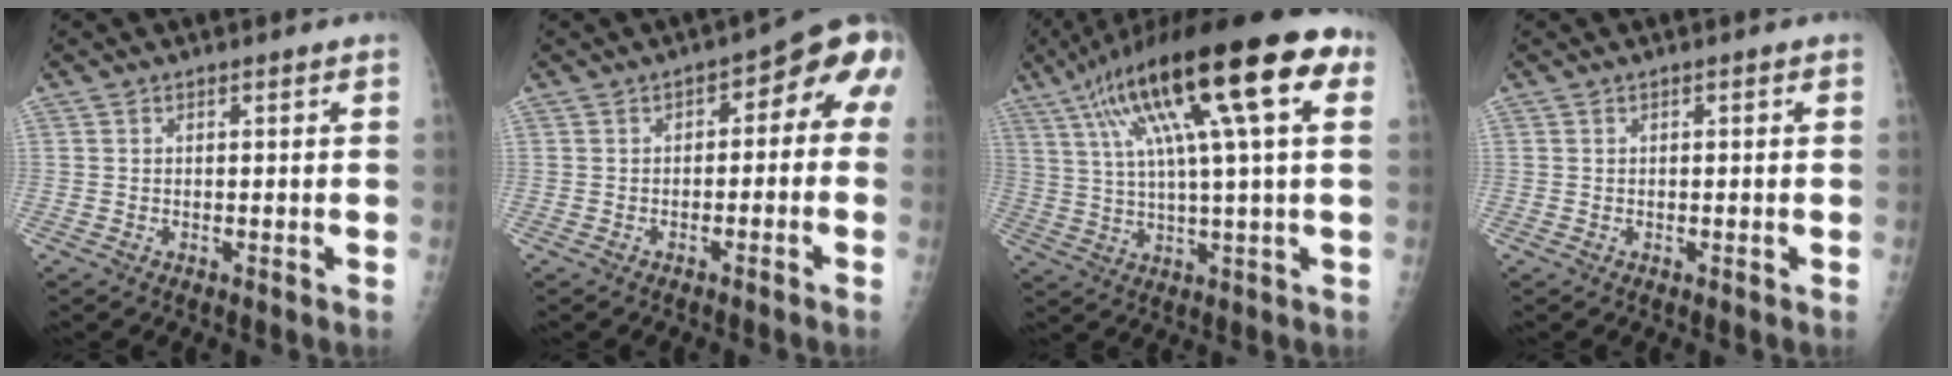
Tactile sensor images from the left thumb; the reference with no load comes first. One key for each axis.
{"total": 7.8, "fx": -1.0, "fy": 4.5, "fz": 6.3, "tx": -0.044, "ty": 0.046, "tz": -0.025}
{"total": 24.6, "fx": 9.7, "fy": 5.4, "fz": 21.9, "tx": -0.367, "ty": 0.026, "tz": 0.152}
{"total": 0.0}